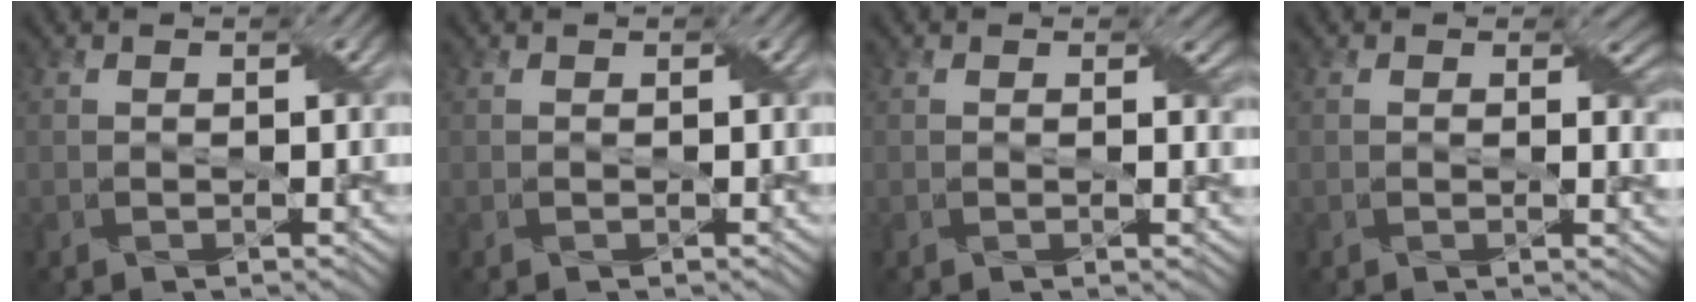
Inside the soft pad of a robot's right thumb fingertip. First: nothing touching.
{"total": 0.0}
{"total": 1.6, "force": [0.6, 0.9, 1.1], "torque": [-0.017, -0.005, 0.011]}
{"total": 3.0, "force": [1.0, 1.8, 2.1], "torque": [-0.029, -0.008, 0.014]}